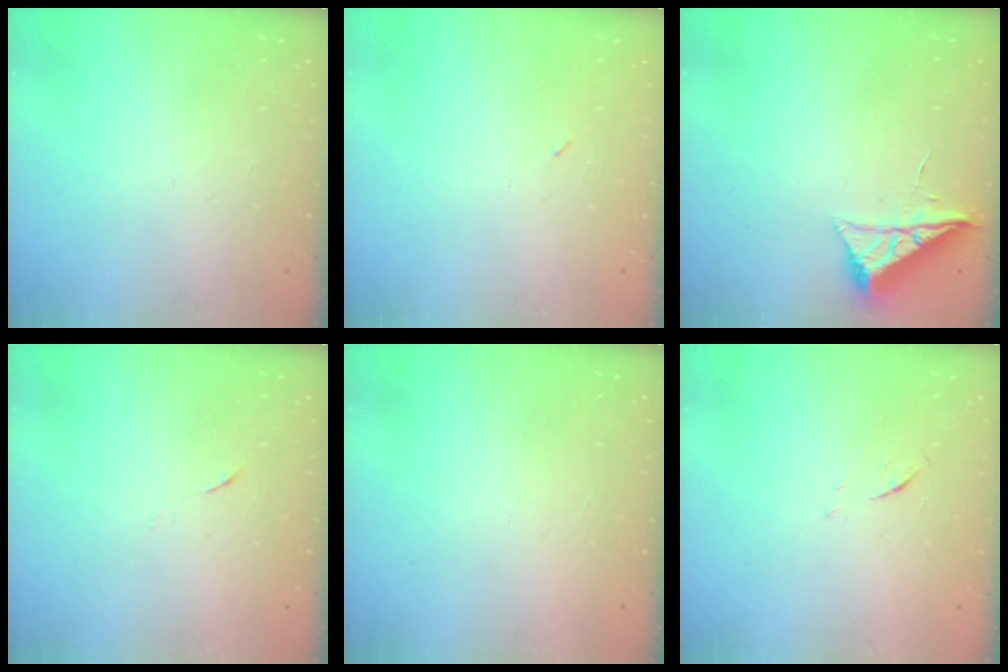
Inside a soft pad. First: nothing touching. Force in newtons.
{"total": 2.2, "press": 2.1, "slide": 0.9}
{"total": 6.1, "press": 6.1, "slide": 0.7}
{"total": 3.9, "press": 3.5, "slide": 1.6}
{"total": 1.5, "press": 1.5, "slide": 0.1}
{"total": 5.0, "press": 4.9, "slide": 0.4}